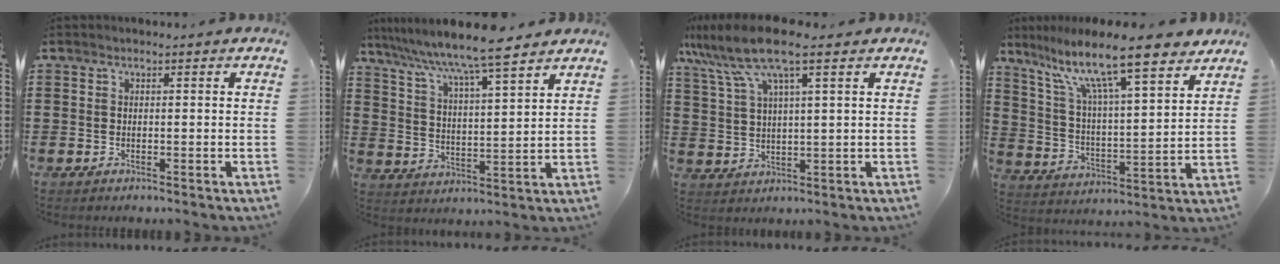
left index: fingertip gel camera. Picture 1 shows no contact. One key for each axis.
{"total": 7.2, "fx": 6.3, "fy": 0.2, "fz": 3.4, "tx": -0.092, "ty": -0.037, "tz": 0.103}
{"total": 9.0, "fx": 5.8, "fy": 1.5, "fz": 6.7, "tx": -0.154, "ty": -0.009, "tz": 0.101}
{"total": 12.7, "fx": 9.7, "fy": 1.8, "fz": 8.0, "tx": -0.178, "ty": -0.053, "tz": 0.162}